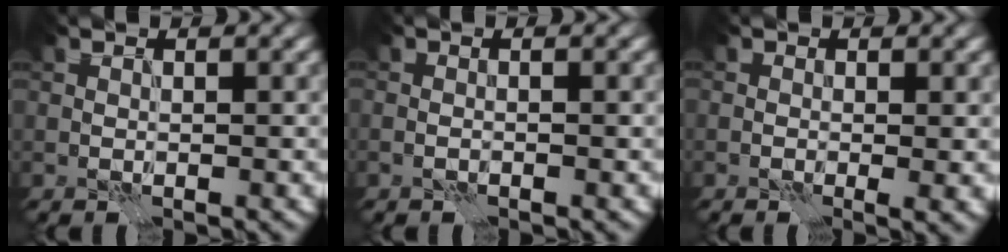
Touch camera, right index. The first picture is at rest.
{"total": 0.7, "force": [-0.3, 0.2, 0.7], "torque": [-0.004, 0.000, -0.008]}
{"total": 1.3, "force": [0.2, 0.4, 1.3], "torque": [-0.010, -0.006, 0.004]}